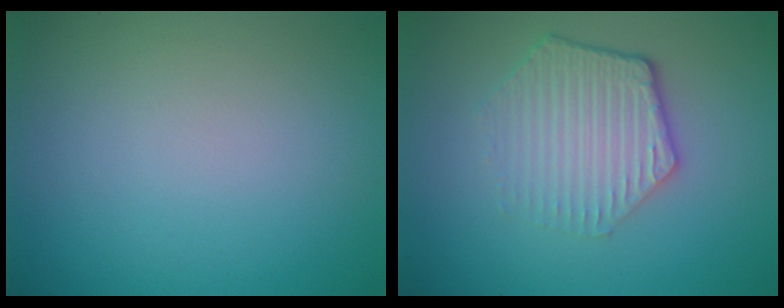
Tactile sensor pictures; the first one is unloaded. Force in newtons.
{"total": 4.3, "press": 3.2, "slide": 2.8}